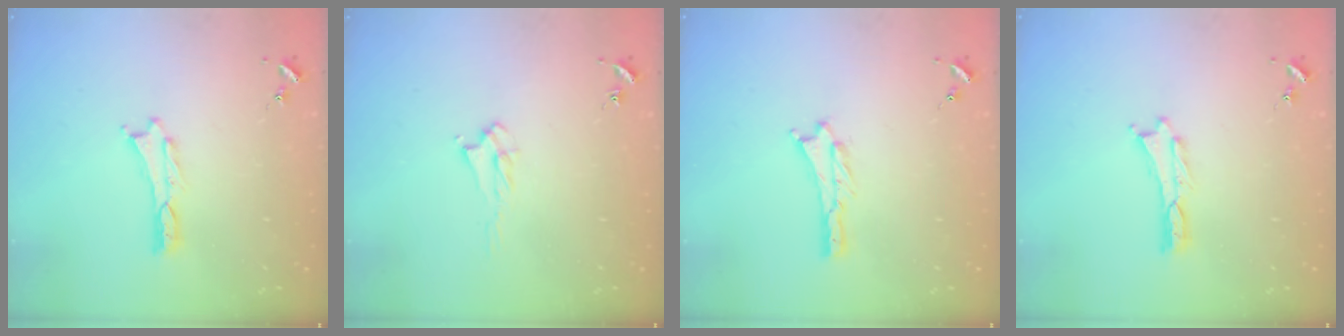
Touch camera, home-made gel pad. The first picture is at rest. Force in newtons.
{"total": 2.2, "press": 2.2, "slide": 0.4}
{"total": 0.9, "press": 0.9, "slide": 0.2}
{"total": 0.0}